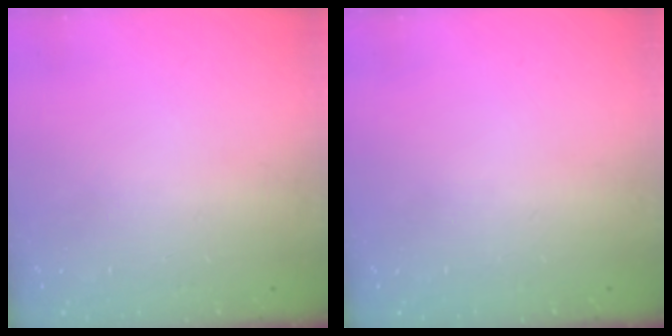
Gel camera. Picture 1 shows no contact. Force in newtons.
{"total": 0.0}